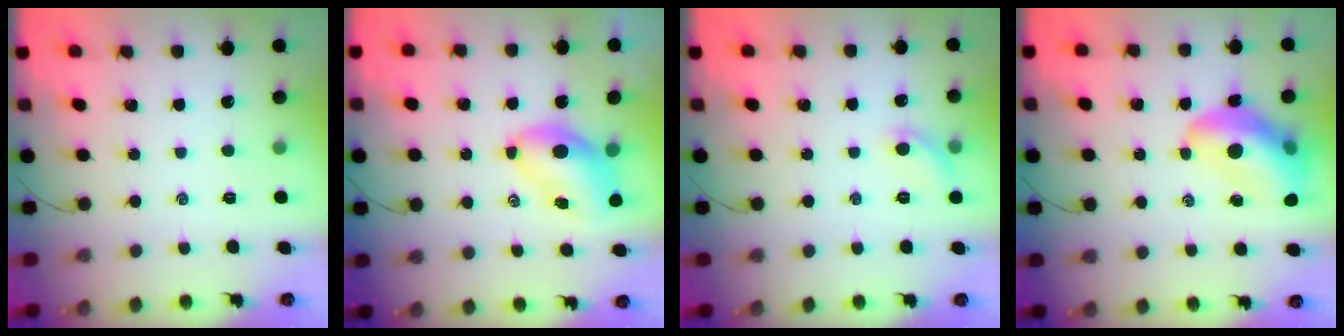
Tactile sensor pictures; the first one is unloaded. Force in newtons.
{"total": 7.4, "press": 7.4, "slide": 1.0}
{"total": 6.3, "press": 6.2, "slide": 1.2}
{"total": 15.0, "press": 14.4, "slide": 3.9}